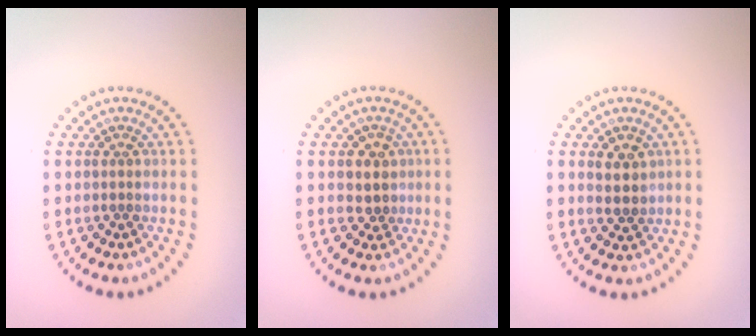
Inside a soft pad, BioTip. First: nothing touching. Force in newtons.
{"total": 1.7, "press": 1.5, "slide": 0.8}
{"total": 2.3, "press": 2.1, "slide": 1.0}